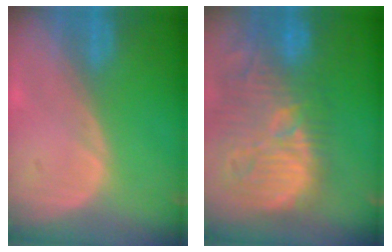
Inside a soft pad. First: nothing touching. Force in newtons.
{"total": 14.7, "press": 13.0, "slide": 6.8}